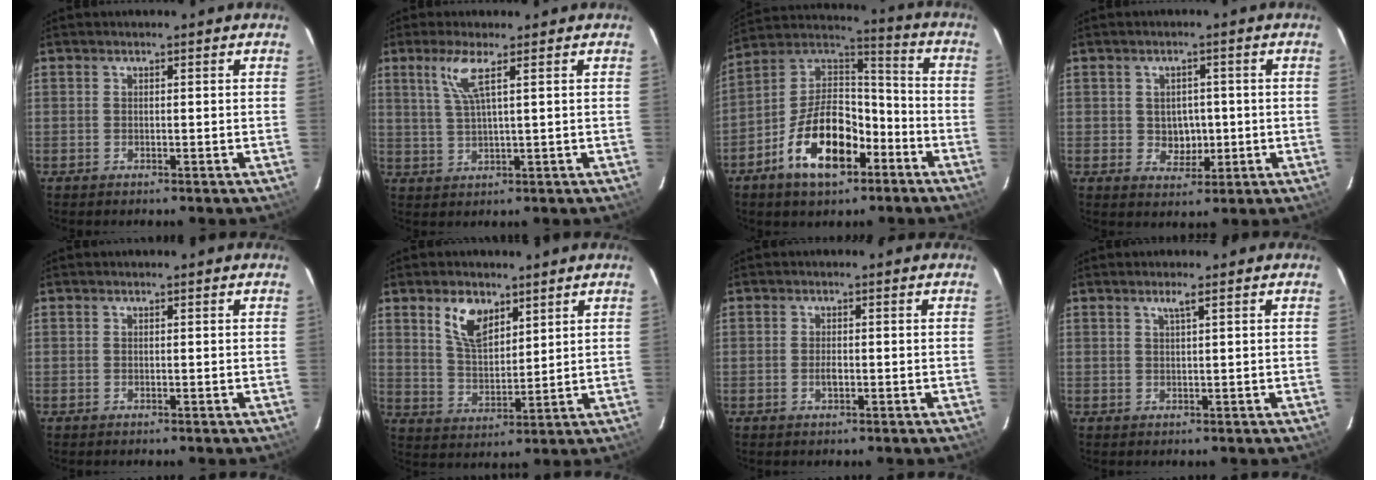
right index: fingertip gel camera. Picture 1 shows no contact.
{"total": 5.0, "force": [2.4, 0.0, 4.3], "torque": [-0.090, -0.001, 0.054]}
{"total": 17.0, "force": [-8.1, 9.0, 11.9], "torque": [-0.228, 0.022, -0.138]}
{"total": 4.4, "force": [-0.2, 3.8, 2.1], "torque": [-0.036, 0.004, 0.005]}
{"total": 0.0}
{"total": 8.1, "force": [4.7, 4.1, 5.1], "torque": [-0.092, 0.008, 0.094]}
{"total": 1.6, "force": [-0.5, 0.8, 1.3], "torque": [-0.024, 0.001, -0.008]}
{"total": 1.4, "force": [0.8, -0.3, 1.1], "torque": [-0.020, 0.000, 0.016]}